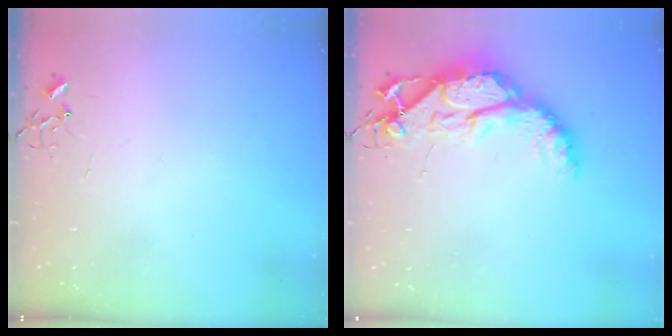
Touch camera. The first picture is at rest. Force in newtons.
{"total": 15.7, "press": 15.6, "slide": 1.5}